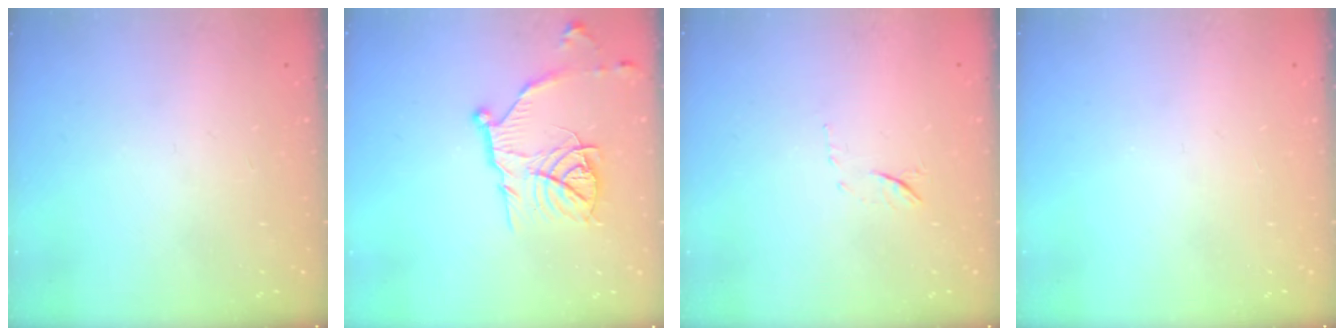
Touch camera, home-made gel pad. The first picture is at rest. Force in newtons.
{"total": 14.6, "press": 14.5, "slide": 1.3}
{"total": 6.1, "press": 5.9, "slide": 1.5}
{"total": 0.0}